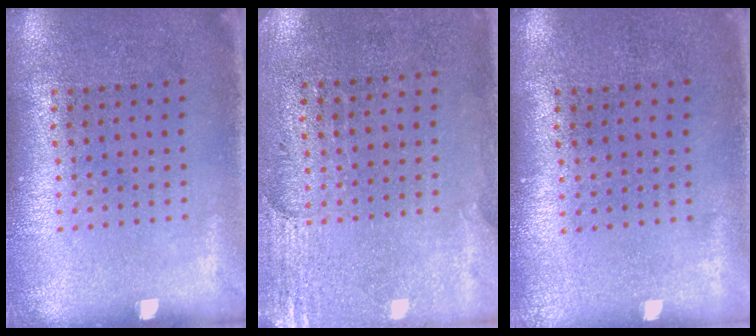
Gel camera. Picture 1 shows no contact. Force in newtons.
{"total": 2.8, "press": 2.4, "slide": 1.4}
{"total": 0.0}